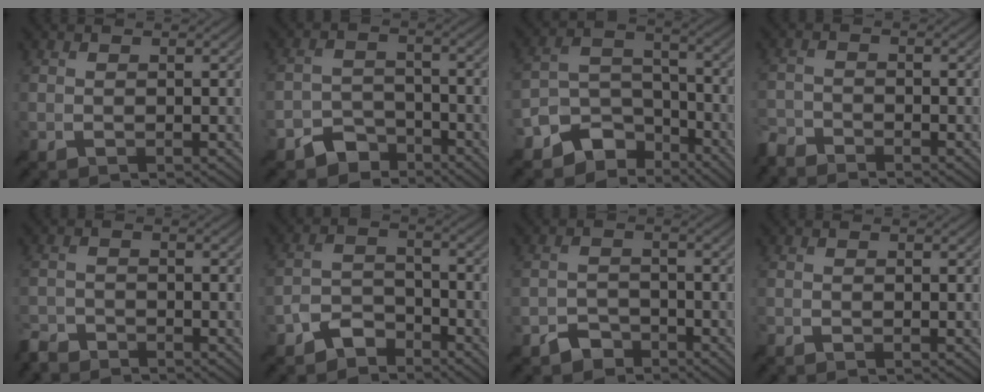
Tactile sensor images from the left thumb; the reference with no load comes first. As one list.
[{"total": 5.1, "force": [-3.9, 2.9, 1.5], "torque": [-0.025, 0.000, -0.080]}, {"total": 9.5, "force": [-7.0, 5.7, 3.0], "torque": [-0.059, 0.001, -0.130]}, {"total": 3.3, "force": [-3.2, 0.7, 0.5], "torque": [-0.012, -0.008, -0.076]}, {"total": 3.2, "force": [-3.1, 0.9, 0.5], "torque": [-0.010, -0.007, -0.073]}, {"total": 5.4, "force": [-4.3, 2.6, 1.8], "torque": [-0.034, 0.002, -0.098]}, {"total": 3.2, "force": [-2.5, 1.7, 0.9], "torque": [-0.012, 0.004, -0.056]}, {"total": 1.0, "force": [-1.0, 0.1, 0.2], "torque": [-0.004, -0.005, -0.024]}]